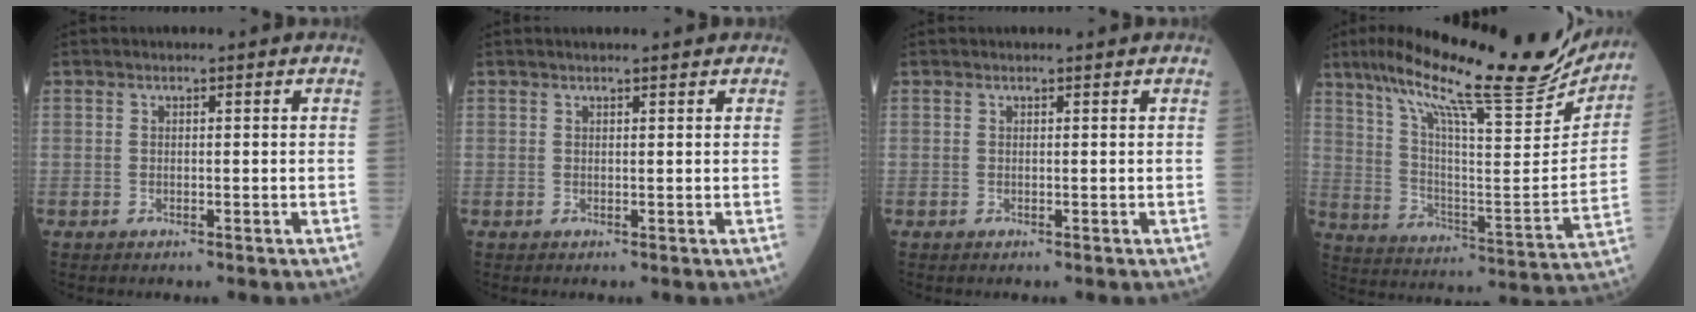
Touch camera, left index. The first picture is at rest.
{"total": 3.5, "force": [2.9, 1.1, 1.6], "torque": [-0.018, 0.020, 0.043]}
{"total": 0.6, "force": [0.5, 0.2, -0.1], "torque": [0.000, 0.003, 0.007]}
{"total": 26.4, "force": [21.5, 3.3, 15.0], "torque": [-0.256, -0.016, 0.318]}